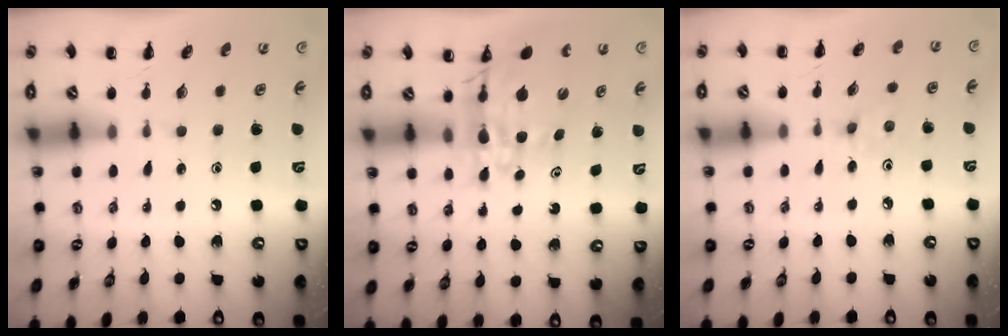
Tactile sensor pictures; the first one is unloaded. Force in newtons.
{"total": 10.2, "press": 9.6, "slide": 3.5}
{"total": 2.4, "press": 2.2, "slide": 0.8}